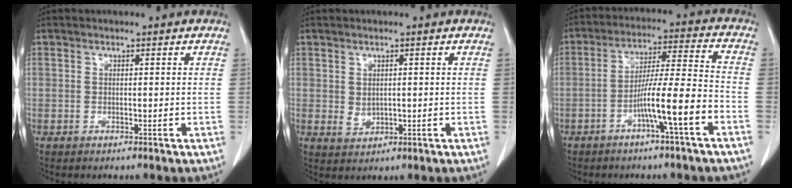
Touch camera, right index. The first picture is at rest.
{"total": 1.9, "force": [0.3, 1.4, 1.3], "torque": [-0.023, -0.003, 0.015]}
{"total": 10.0, "force": [-4.5, -0.6, 8.9], "torque": [-0.155, 0.015, -0.077]}